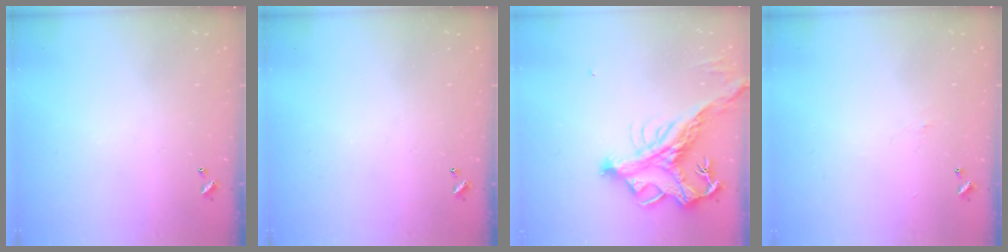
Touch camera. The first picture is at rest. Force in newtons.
{"total": 0.0}
{"total": 6.6, "press": 6.3, "slide": 1.9}
{"total": 1.8, "press": 1.7, "slide": 0.6}